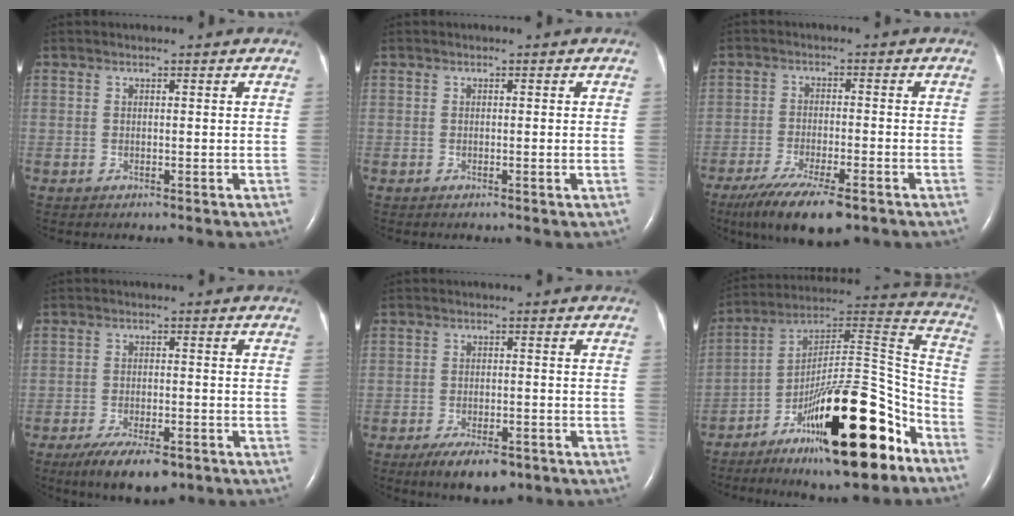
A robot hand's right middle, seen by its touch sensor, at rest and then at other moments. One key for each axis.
{"total": 0.6, "fx": -0.2, "fy": -0.2, "fz": 0.6, "tx": -0.008, "ty": 0.000, "tz": -0.002}
{"total": 11.5, "fx": -7.9, "fy": 2.7, "fz": 8.0, "tx": -0.136, "ty": -0.024, "tz": -0.126}
{"total": 8.8, "fx": -6.0, "fy": 2.9, "fz": 5.7, "tx": -0.097, "ty": -0.011, "tz": -0.095}
{"total": 7.0, "fx": -4.8, "fy": 2.5, "fz": 4.5, "tx": -0.075, "ty": -0.008, "tz": -0.073}
{"total": 25.7, "fx": -14.8, "fy": 5.3, "fz": 20.4, "tx": -0.276, "ty": 0.018, "tz": -0.231}